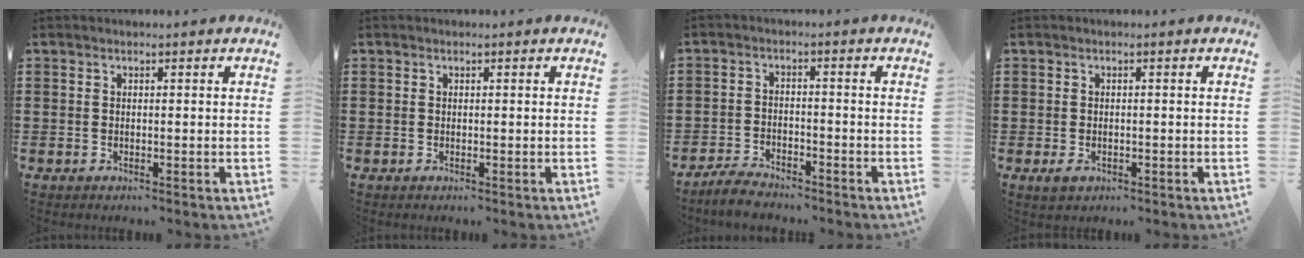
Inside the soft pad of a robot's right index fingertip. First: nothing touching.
{"total": 0.0}
{"total": 3.2, "force": [-3.2, 0.3, 0.5], "torque": [-0.021, 0.002, -0.067]}
{"total": 1.1, "force": [-0.6, 0.6, 0.7], "torque": [-0.015, -0.003, -0.011]}